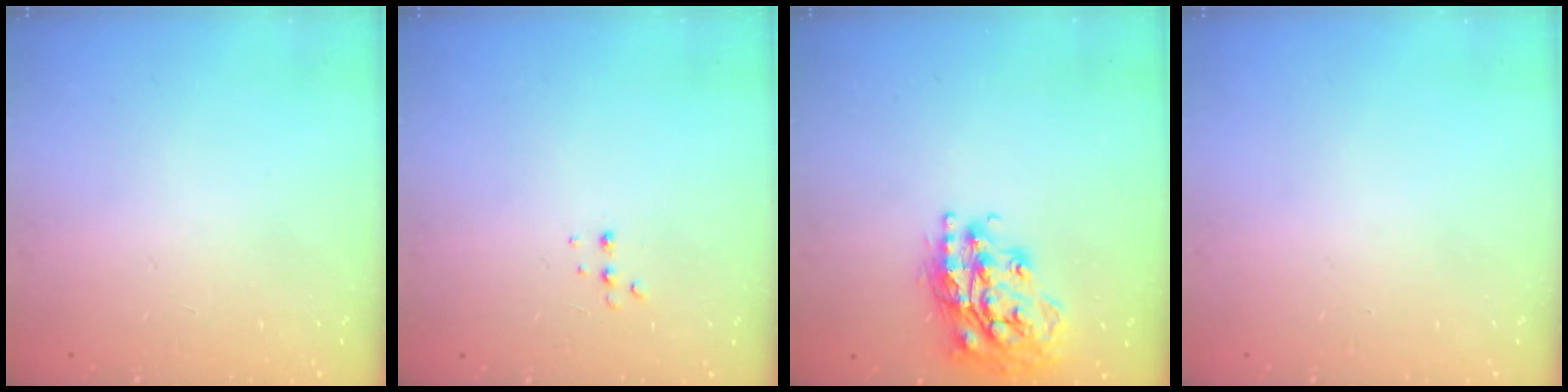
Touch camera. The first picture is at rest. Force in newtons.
{"total": 3.4, "press": 3.3, "slide": 0.8}
{"total": 19.3, "press": 19.3, "slide": 1.4}
{"total": 0.0}